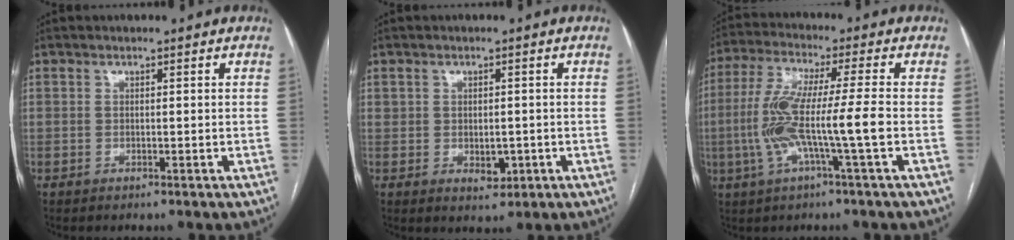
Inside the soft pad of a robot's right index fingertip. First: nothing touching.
{"total": 3.1, "force": [-0.5, 2.1, 2.2], "torque": [-0.029, 0.000, 0.003]}
{"total": 10.8, "force": [-2.3, -0.3, 10.5], "torque": [-0.218, 0.004, -0.049]}